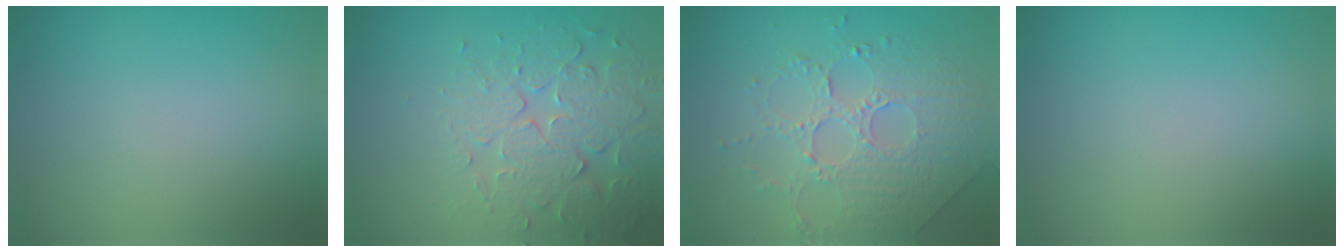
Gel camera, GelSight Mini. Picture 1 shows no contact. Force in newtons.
{"total": 4.8, "press": 4.3, "slide": 2.1}
{"total": 4.8, "press": 3.7, "slide": 3.0}
{"total": 0.0}